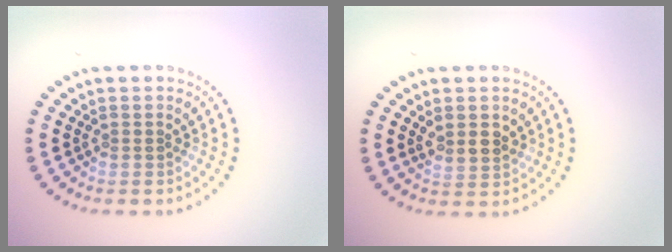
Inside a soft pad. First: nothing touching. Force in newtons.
{"total": 2.0, "press": 1.8, "slide": 0.8}